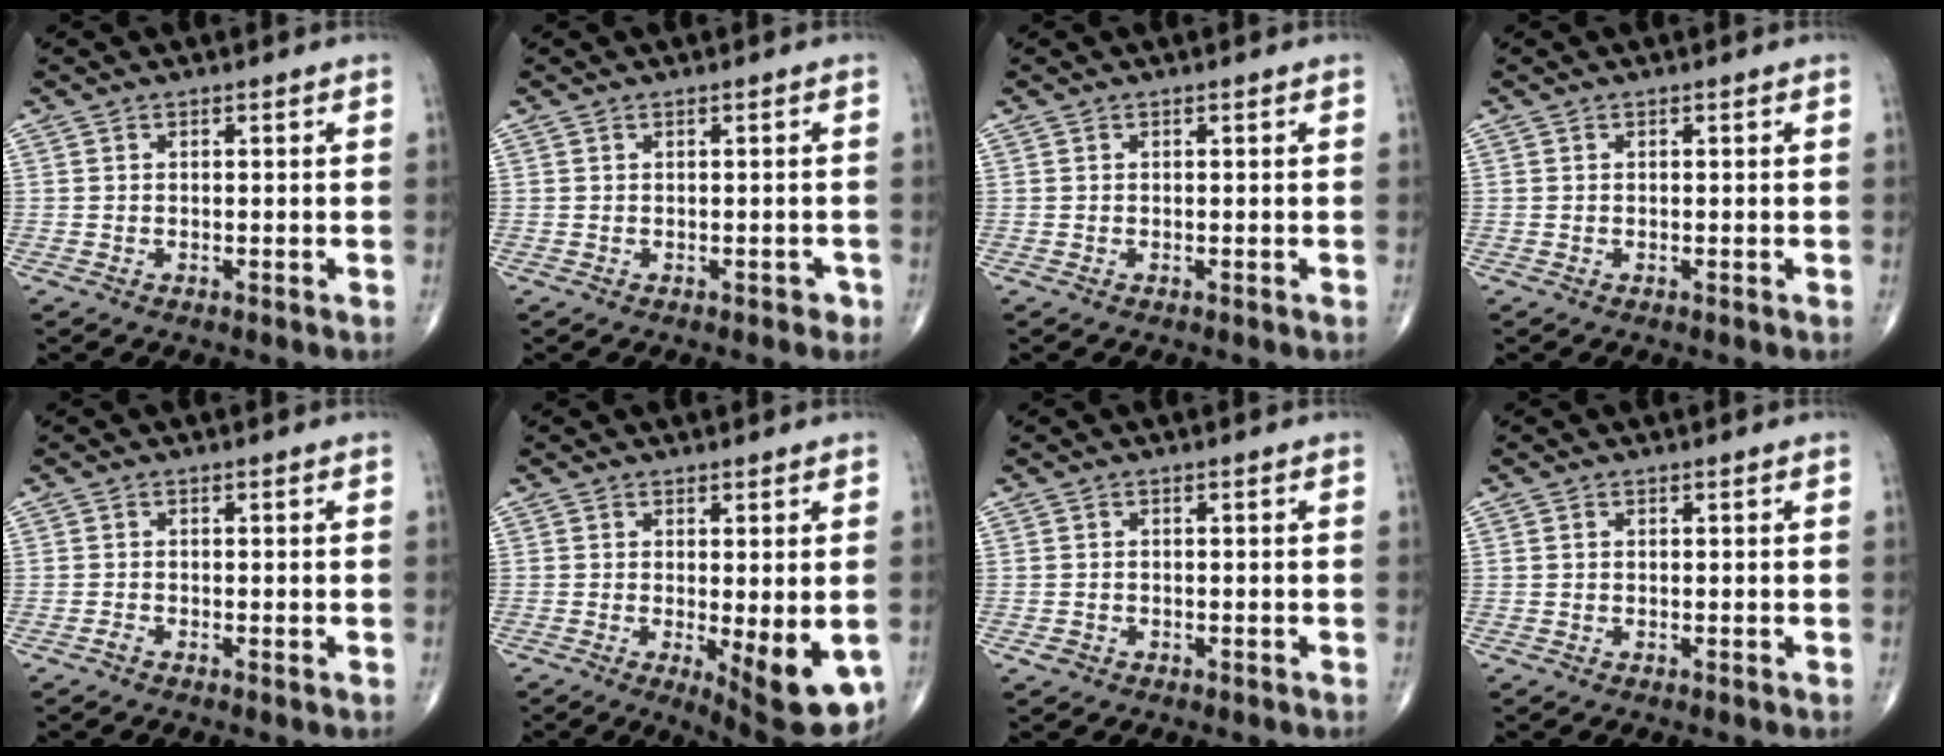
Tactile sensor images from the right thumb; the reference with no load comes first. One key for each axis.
{"total": 1.1, "fx": -0.4, "fy": 0.8, "fz": 0.7, "tx": -0.004, "ty": 0.003, "tz": -0.003}
{"total": 0.0}
{"total": 0.0}
{"total": 0.7, "fx": -0.4, "fy": 0.2, "fz": 0.6, "tx": -0.014, "ty": -0.002, "tz": -0.011}
{"total": 11.5, "fx": -2.8, "fy": 3.7, "fz": 10.5, "tx": -0.130, "ty": -0.024, "tz": -0.027}
{"total": 1.1, "fx": -0.5, "fy": 1.0, "fz": 0.3, "tx": -0.005, "ty": 0.006, "tz": -0.008}
{"total": 0.0}